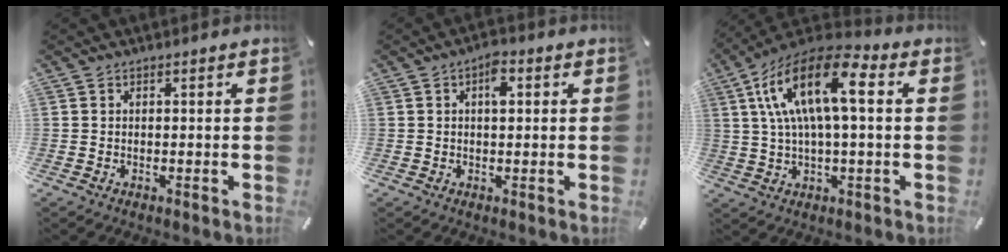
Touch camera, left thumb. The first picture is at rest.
{"total": 3.8, "force": [1.1, 1.8, 3.1], "torque": [-0.043, 0.000, 0.012]}
{"total": 17.4, "force": [4.3, 7.3, 15.2], "torque": [-0.317, 0.000, 0.069]}